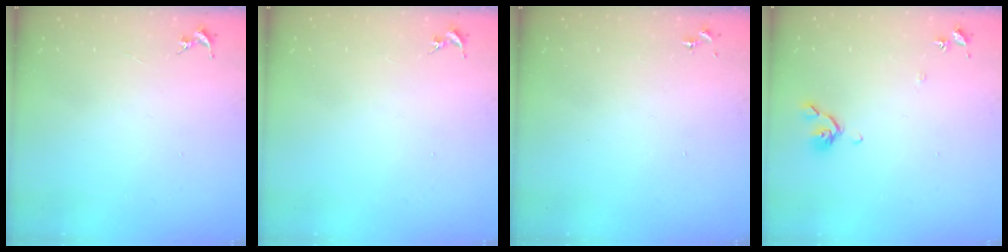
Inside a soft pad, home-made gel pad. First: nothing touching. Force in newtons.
{"total": 0.0}
{"total": 0.0}
{"total": 6.7, "press": 6.6, "slide": 1.0}